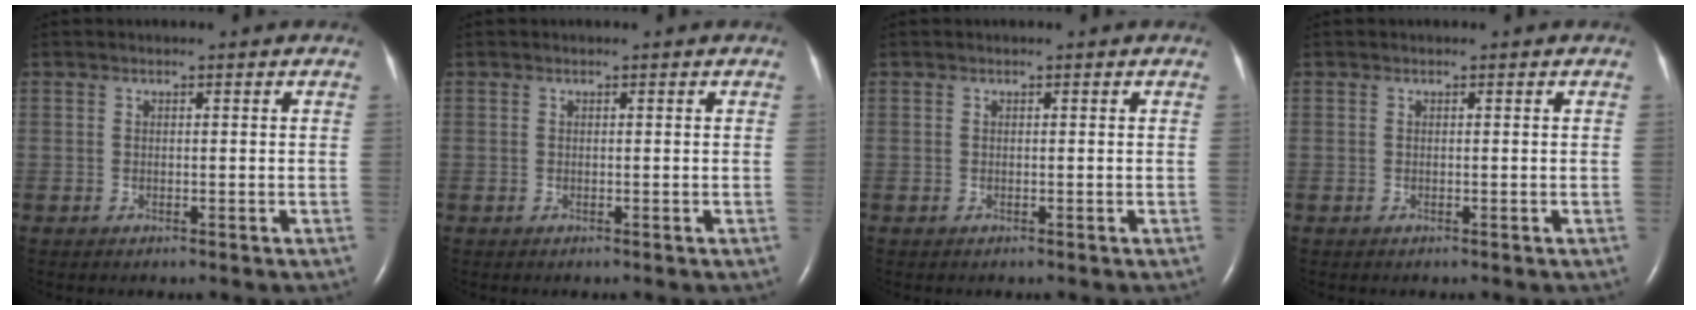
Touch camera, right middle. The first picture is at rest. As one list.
[{"total": 0.0}, {"total": 0.0}, {"total": 0.0}]